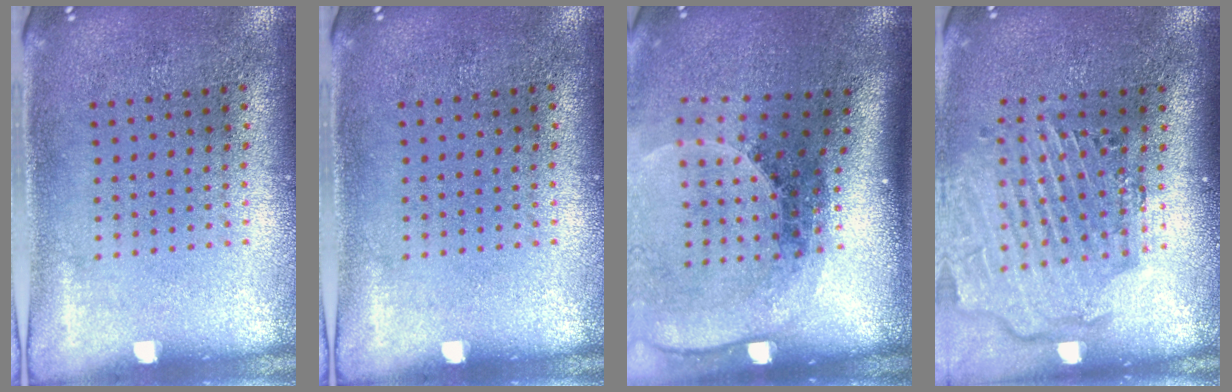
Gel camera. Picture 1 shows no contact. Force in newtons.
{"total": 0.0}
{"total": 2.7, "press": 1.9, "slide": 2.0}
{"total": 2.8, "press": 2.3, "slide": 1.6}